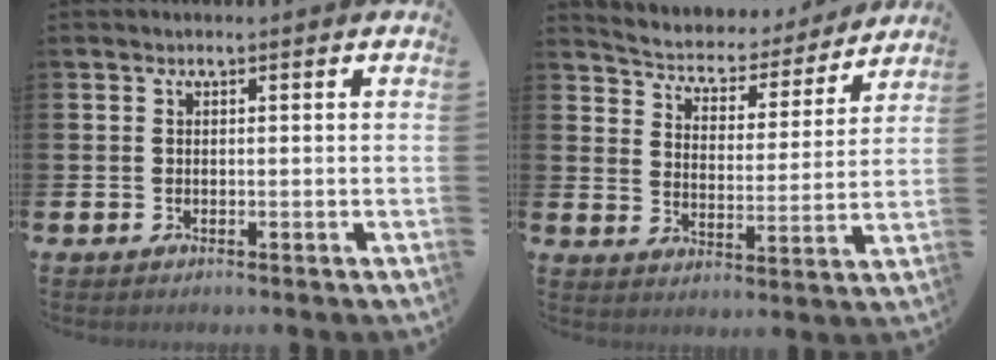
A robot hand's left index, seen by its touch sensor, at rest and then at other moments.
{"total": 4.7, "force": [4.3, 1.6, 0.5], "torque": [-0.039, -0.037, 0.068]}